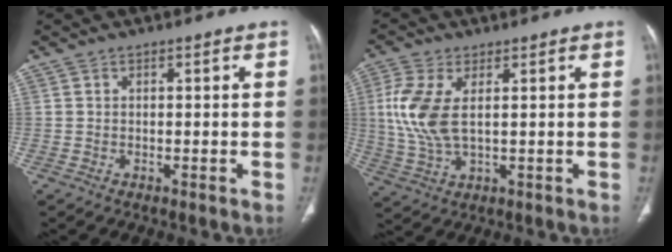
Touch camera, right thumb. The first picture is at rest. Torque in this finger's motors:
{"motor_torque": [0.04, 0.95, 0.24, -0.06, 0.17]}